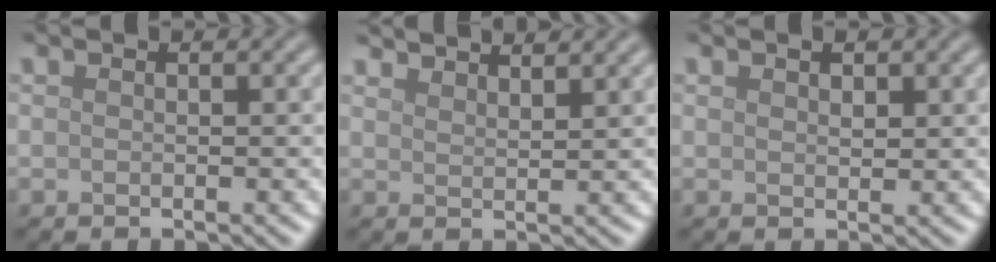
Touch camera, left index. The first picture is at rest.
{"total": 4.1, "force": [3.8, 0.7, 1.3], "torque": [-0.008, 0.005, 0.048]}
{"total": 1.3, "force": [0.7, 0.6, 0.8], "torque": [-0.013, 0.000, 0.014]}